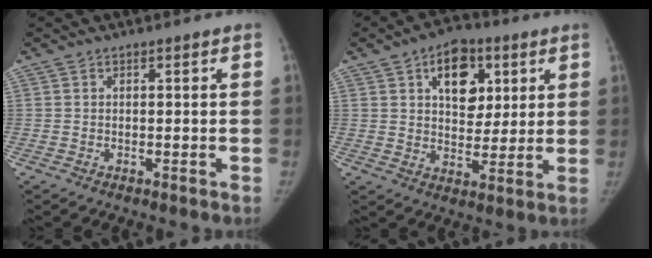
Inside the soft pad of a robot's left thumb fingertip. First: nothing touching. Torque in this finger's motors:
{"motor_torque": [2.59, 2.42, 1.36, -0.53, 0.33]}